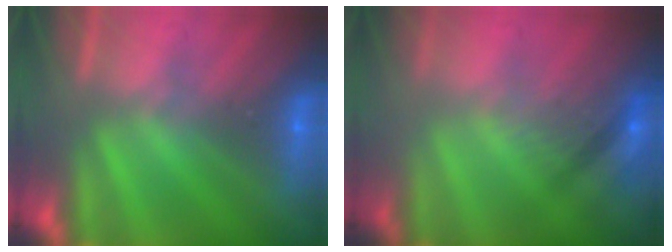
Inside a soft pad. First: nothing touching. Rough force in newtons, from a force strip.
{"total": 2.8}